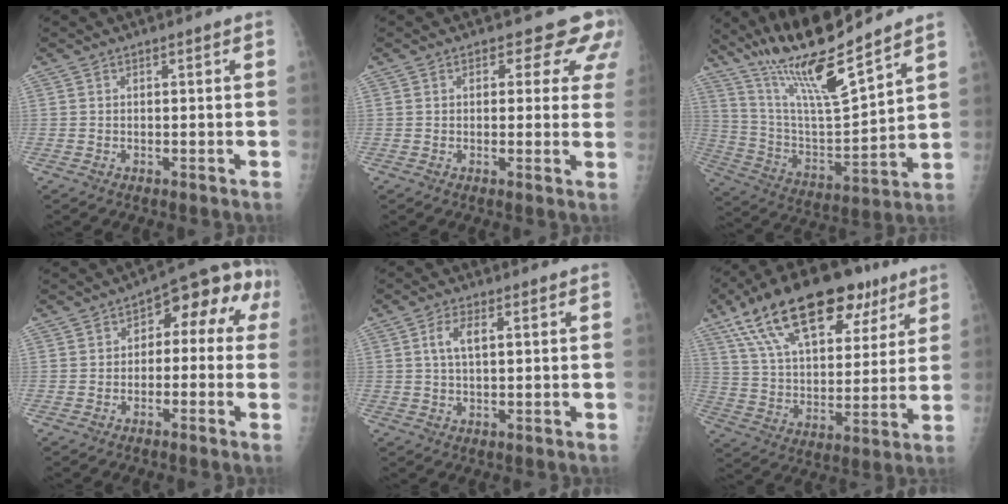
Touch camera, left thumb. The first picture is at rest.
{"total": 6.7, "force": [4.6, 4.1, 2.8], "torque": [0.011, -0.019, 0.035]}
{"total": 18.9, "force": [14.7, 1.8, 11.7], "torque": [-0.190, -0.076, 0.277]}
{"total": 9.7, "force": [0.5, 6.2, 7.4], "torque": [-0.045, 0.051, -0.009]}
{"total": 4.4, "force": [1.3, 2.0, 3.8], "torque": [-0.075, 0.005, 0.024]}
{"total": 25.9, "force": [14.8, 12.6, 17.1], "torque": [-0.260, -0.008, 0.251]}